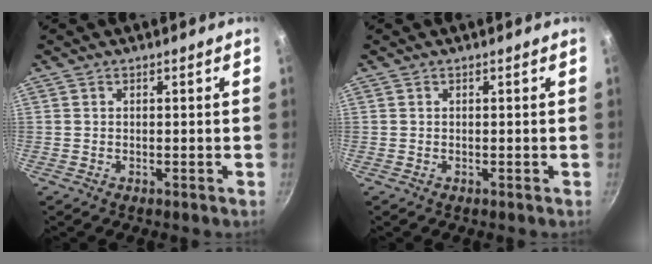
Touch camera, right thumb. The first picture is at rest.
{"total": 0.0}